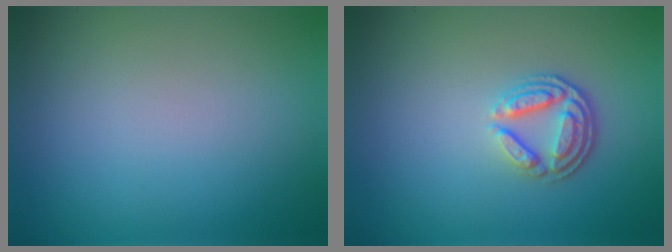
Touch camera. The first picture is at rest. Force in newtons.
{"total": 3.6, "press": 2.8, "slide": 2.2}